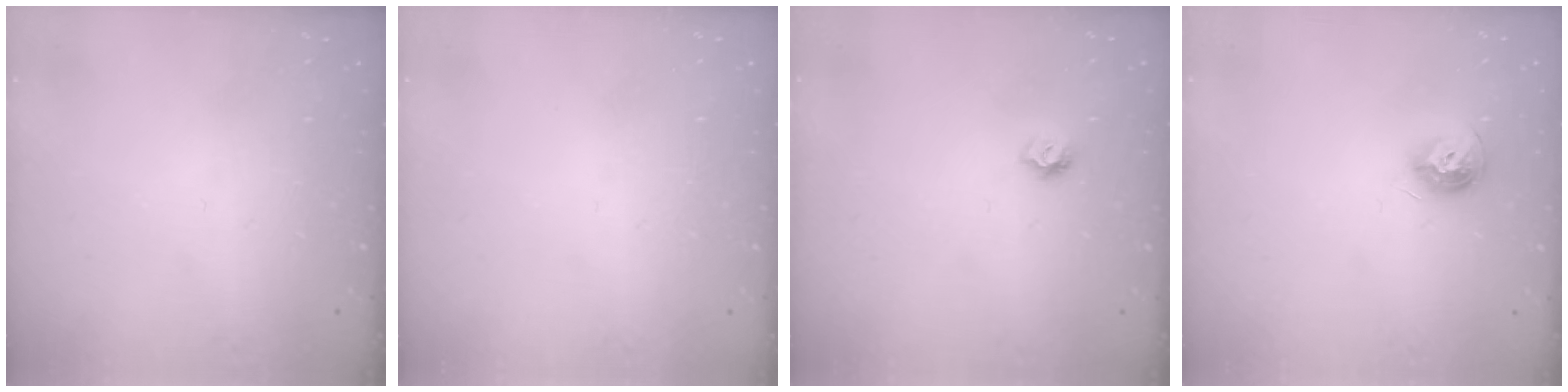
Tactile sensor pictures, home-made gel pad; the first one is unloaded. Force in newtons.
{"total": 0.7, "press": 0.7, "slide": 0.3}
{"total": 5.6, "press": 5.6, "slide": 0.7}
{"total": 8.9, "press": 8.9, "slide": 0.5}